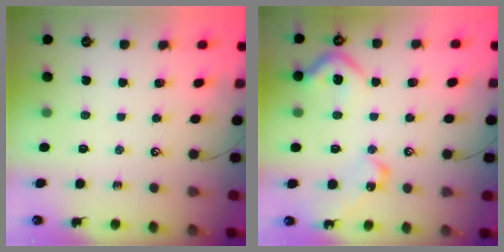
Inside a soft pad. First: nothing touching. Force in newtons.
{"total": 11.6, "press": 11.5, "slide": 1.2}